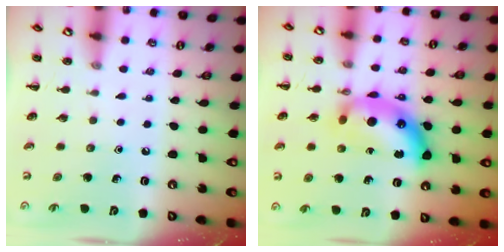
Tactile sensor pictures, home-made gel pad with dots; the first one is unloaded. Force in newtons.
{"total": 15.6, "press": 15.6, "slide": 0.5}